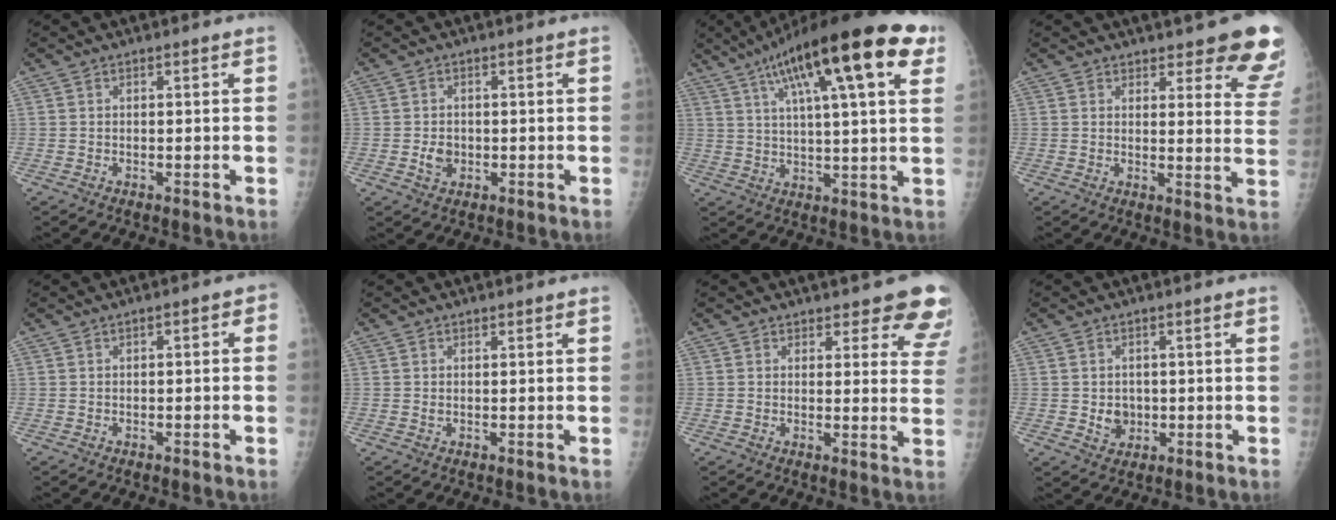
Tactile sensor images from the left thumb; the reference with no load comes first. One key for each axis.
{"total": 2.9, "fx": -0.5, "fy": 2.3, "fz": 1.6, "tx": -0.018, "ty": 0.002, "tz": -0.005}
{"total": 24.5, "fx": 11.8, "fy": 5.8, "fz": 20.6, "tx": -0.314, "ty": 0.006, "tz": 0.176}
{"total": 11.3, "fx": 9.4, "fy": 3.7, "fz": 5.2, "tx": -0.011, "ty": -0.061, "tz": 0.086}
{"total": 1.9, "fx": -0.3, "fy": 1.0, "fz": 1.5, "tx": -0.009, "ty": 0.013, "tz": -0.011}
{"total": 0.6, "fx": 0.3, "fy": 0.4, "fz": 0.3, "tx": -0.002, "ty": -0.002, "tz": 0.004}
{"total": 9.8, "fx": 8.7, "fy": 3.9, "fz": 2.5, "tx": 0.028, "ty": -0.052, "tz": 0.067}
{"total": 3.5, "fx": -0.2, "fy": 3.1, "fz": 1.7, "tx": -0.010, "ty": 0.000, "tz": 0.006}